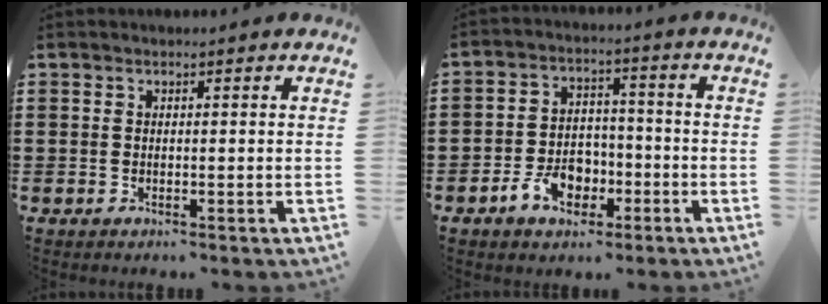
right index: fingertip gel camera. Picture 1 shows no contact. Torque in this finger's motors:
{"motor_torque": [1.37, 0.77, 0.27, 0.07]}